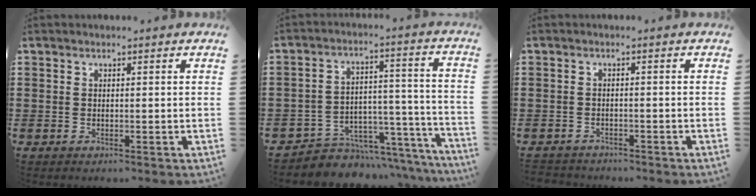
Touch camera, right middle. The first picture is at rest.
{"total": 5.4, "force": [-4.8, 2.6, 0.3], "torque": [-0.010, 0.015, -0.094]}
{"total": 1.6, "force": [-1.5, 0.3, -0.3], "torque": [0.000, 0.002, -0.037]}